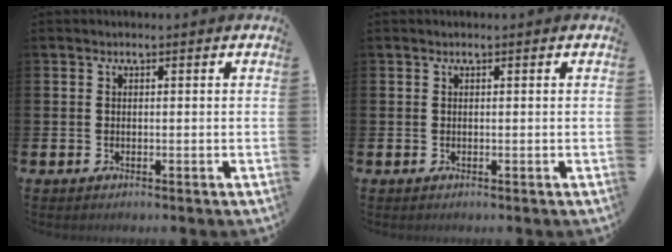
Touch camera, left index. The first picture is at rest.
{"total": 0.0}